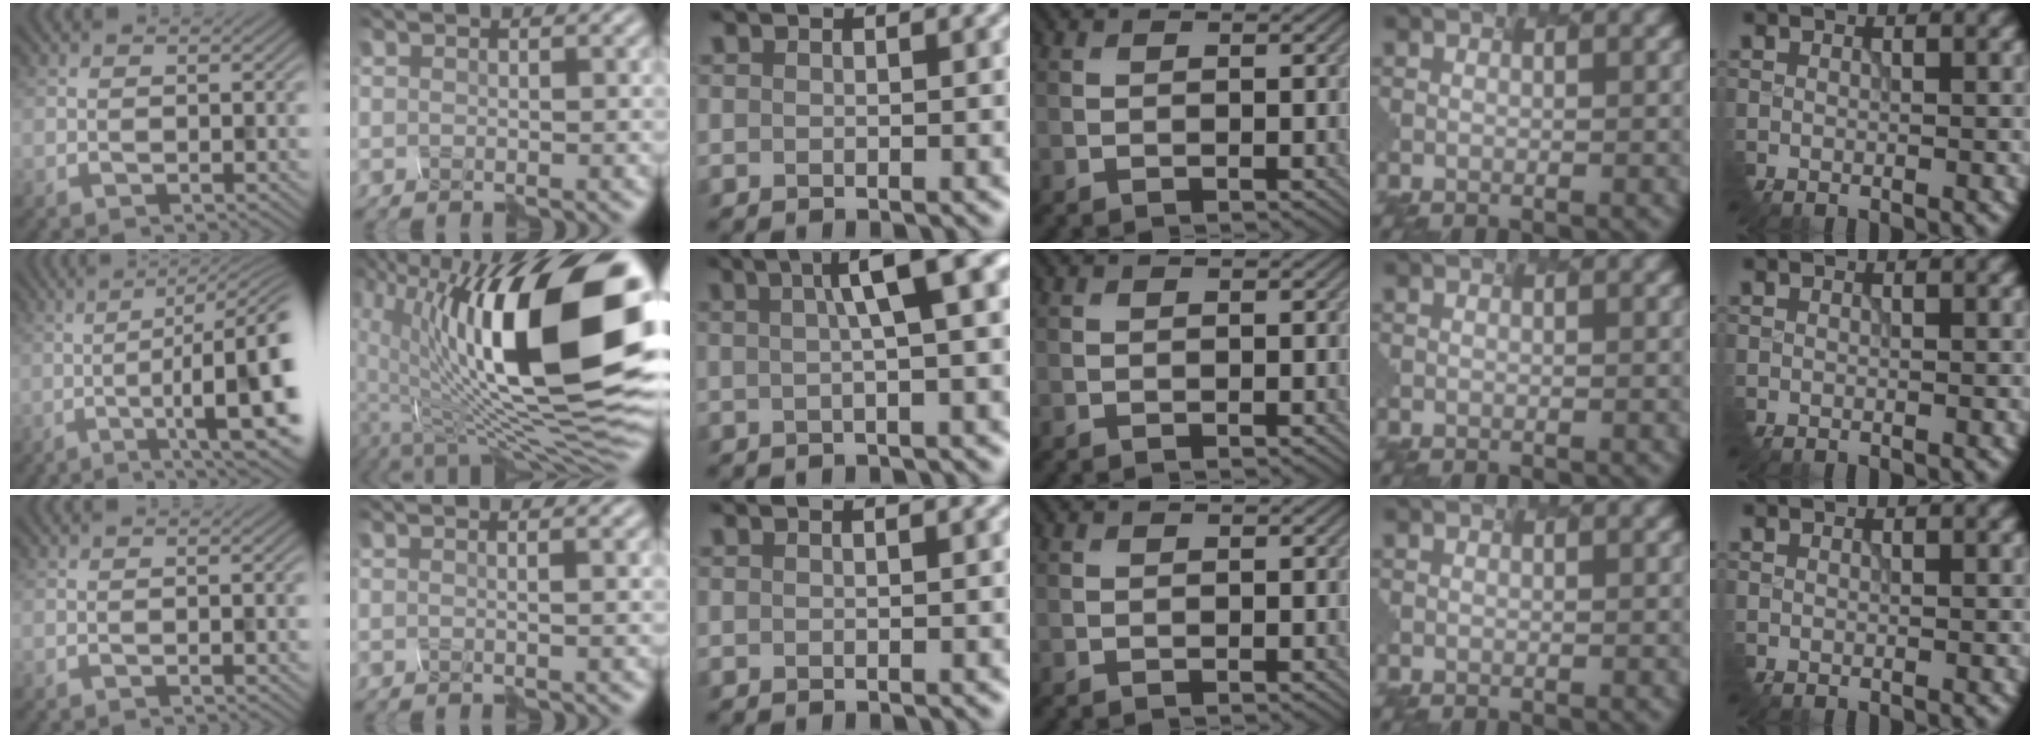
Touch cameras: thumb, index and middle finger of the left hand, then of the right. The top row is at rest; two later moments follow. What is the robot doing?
{"motion": "shake", "object": "plastic piggy bank"}